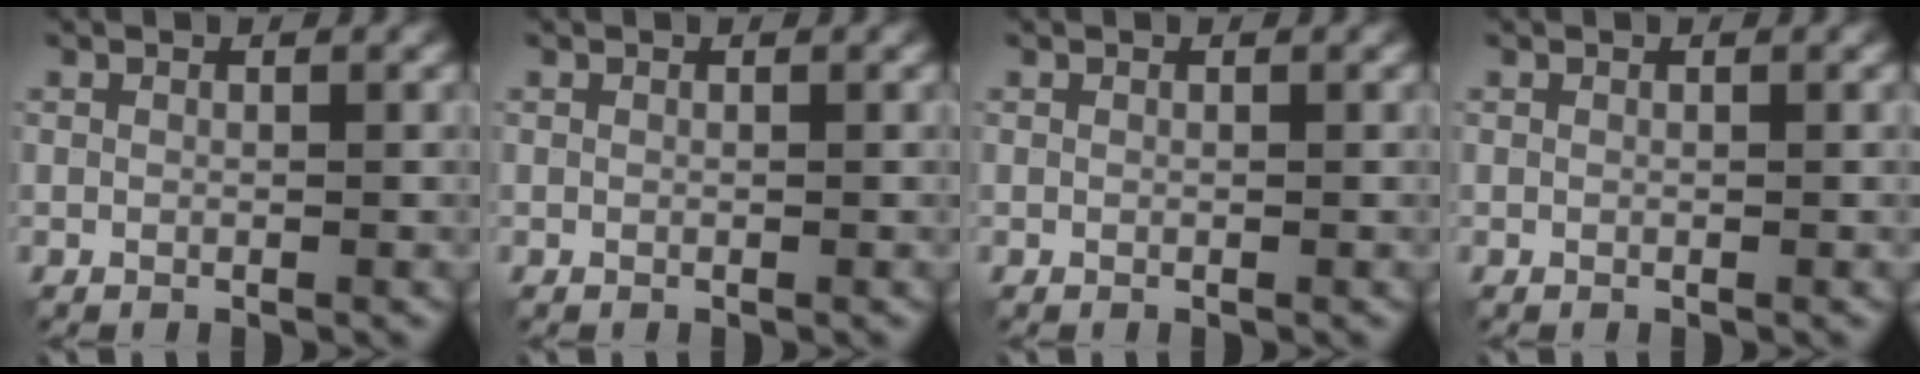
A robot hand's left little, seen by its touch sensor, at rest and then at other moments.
{"total": 0.0}
{"total": 0.0}
{"total": 0.0}